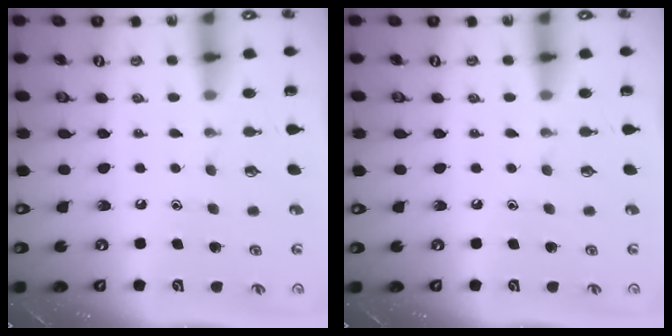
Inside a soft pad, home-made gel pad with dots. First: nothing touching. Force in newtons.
{"total": 0.0}